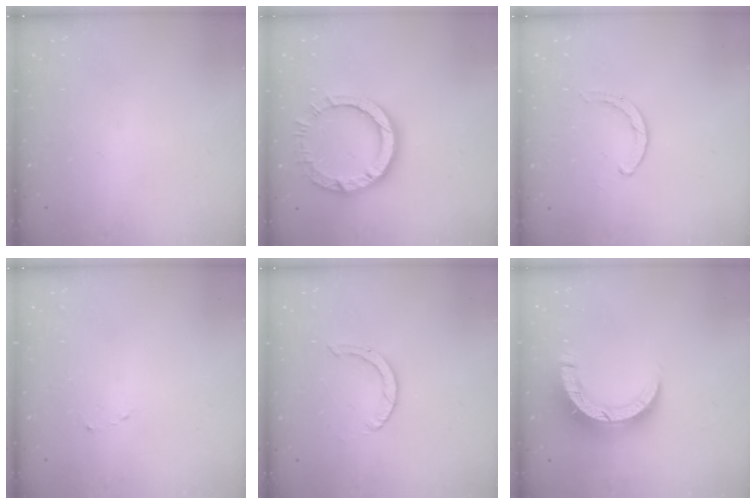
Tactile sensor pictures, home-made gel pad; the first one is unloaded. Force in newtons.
{"total": 11.6, "press": 11.6, "slide": 0.8}
{"total": 1.9, "press": 1.8, "slide": 0.3}
{"total": 1.5, "press": 1.5, "slide": 0.2}
{"total": 0.9, "press": 0.9, "slide": 0.1}
{"total": 10.6, "press": 10.5, "slide": 1.1}